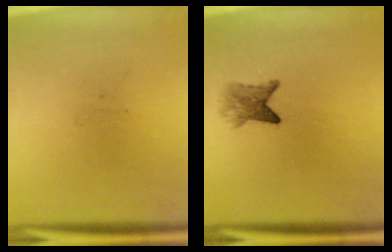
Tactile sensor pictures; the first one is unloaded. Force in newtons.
{"total": 3.0}